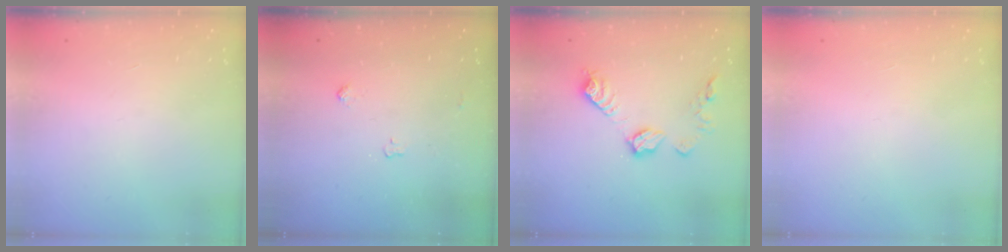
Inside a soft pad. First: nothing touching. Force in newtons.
{"total": 3.5, "press": 3.4, "slide": 0.6}
{"total": 11.4, "press": 11.4, "slide": 0.4}
{"total": 0.0}